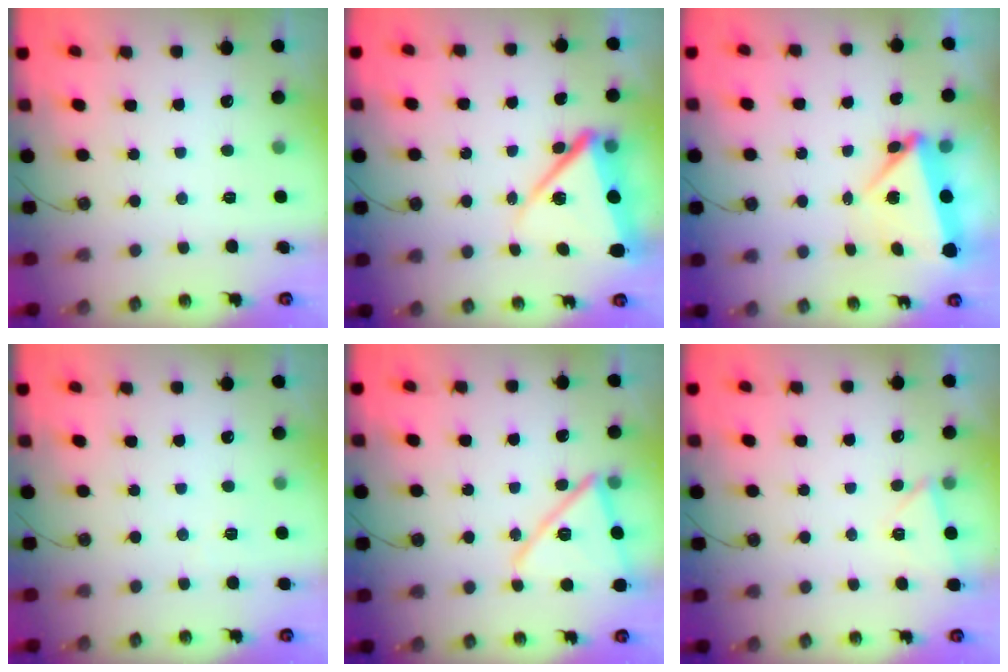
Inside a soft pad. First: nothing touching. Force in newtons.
{"total": 12.0, "press": 12.0, "slide": 0.6}
{"total": 6.9, "press": 4.9, "slide": 4.9}
{"total": 2.8, "press": 2.0, "slide": 2.0}
{"total": 15.0, "press": 15.0, "slide": 1.3}
{"total": 2.4, "press": 2.0, "slide": 1.2}